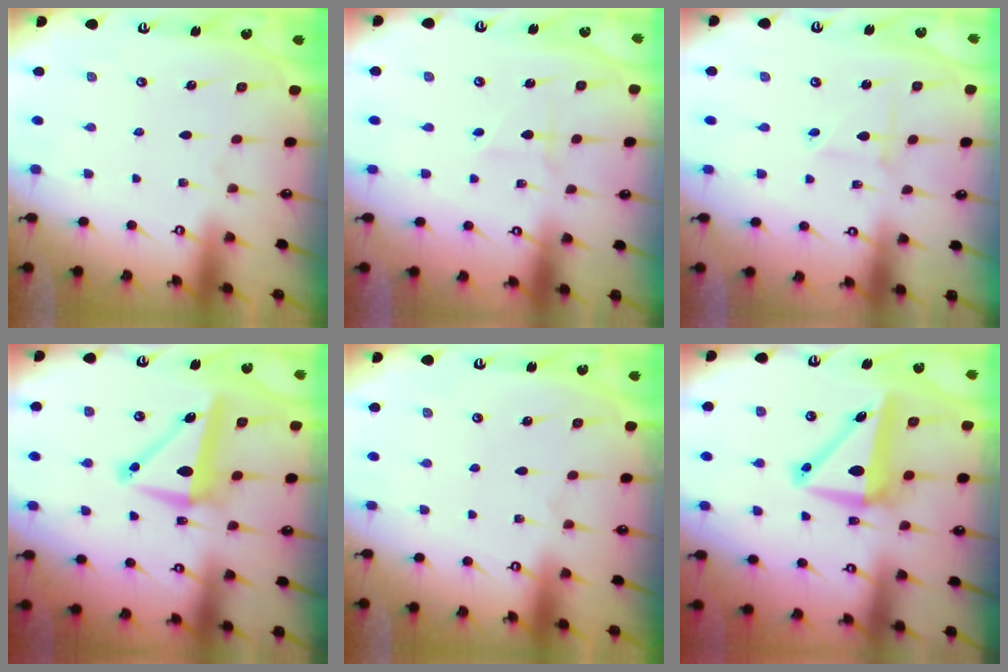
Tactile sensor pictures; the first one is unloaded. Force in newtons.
{"total": 2.9, "press": 2.9, "slide": 0.3}
{"total": 2.6, "press": 2.5, "slide": 0.3}
{"total": 9.7, "press": 9.5, "slide": 1.9}
{"total": 0.0}
{"total": 8.1, "press": 7.9, "slide": 1.8}